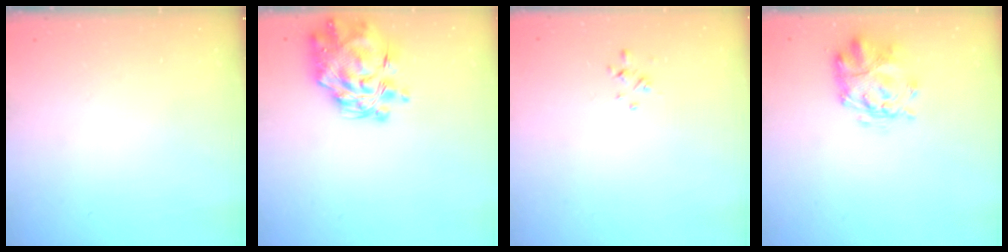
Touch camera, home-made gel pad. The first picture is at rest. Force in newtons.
{"total": 12.0, "press": 11.2, "slide": 4.3}
{"total": 0.6, "press": 0.4, "slide": 0.5}
{"total": 3.7, "press": 3.4, "slide": 1.6}